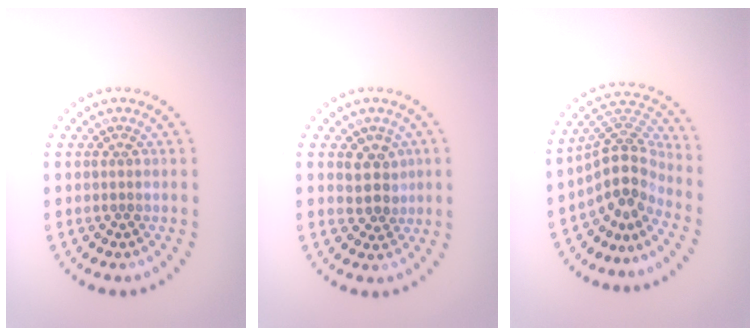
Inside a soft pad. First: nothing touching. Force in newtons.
{"total": 2.6, "press": 2.2, "slide": 1.3}
{"total": 4.4, "press": 3.1, "slide": 3.1}